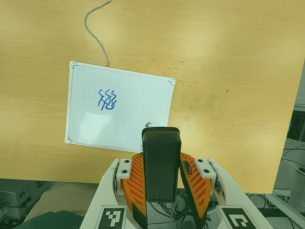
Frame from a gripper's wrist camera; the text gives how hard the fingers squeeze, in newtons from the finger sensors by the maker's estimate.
{"total": 5.0, "left": 3.9, "right": 6.0}